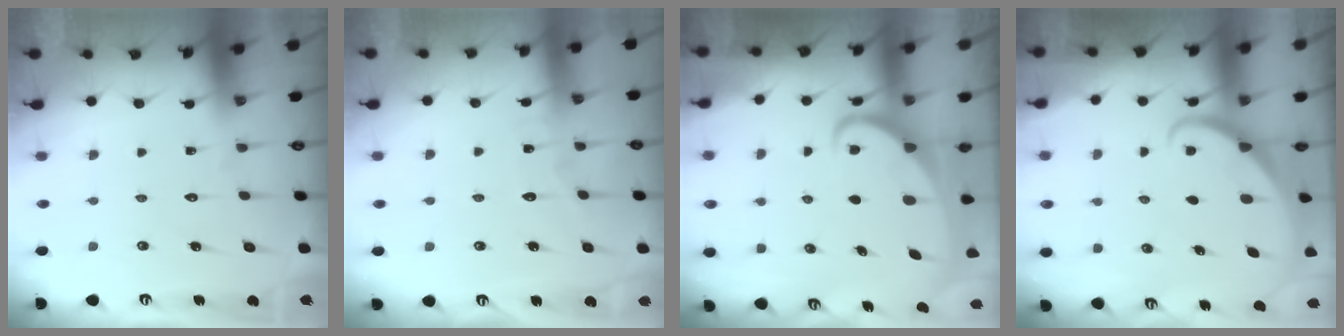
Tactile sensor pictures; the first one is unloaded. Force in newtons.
{"total": 3.8, "press": 3.8, "slide": 0.1}
{"total": 3.5, "press": 3.5, "slide": 0.4}
{"total": 1.9, "press": 1.8, "slide": 0.2}